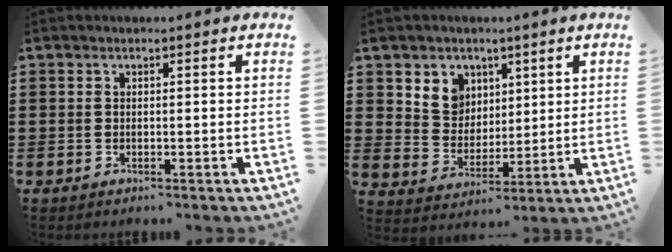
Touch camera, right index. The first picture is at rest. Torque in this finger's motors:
{"motor_torque": [0.24, 0.18, 0.15, 0.06]}